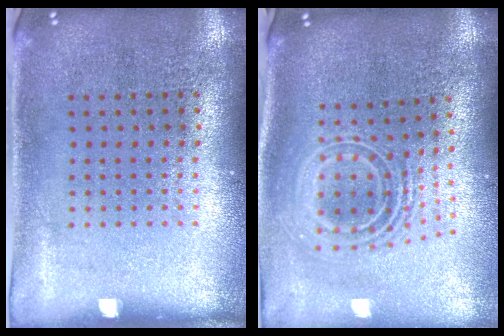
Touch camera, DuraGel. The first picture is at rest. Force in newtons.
{"total": 2.3, "press": 1.7, "slide": 1.6}